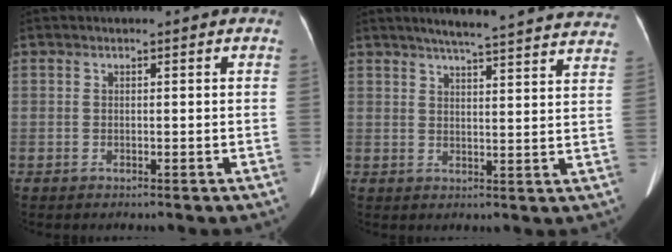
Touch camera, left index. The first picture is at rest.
{"total": 23.6, "force": [21.6, 1.8, 9.5], "torque": [-0.130, -0.025, 0.253]}